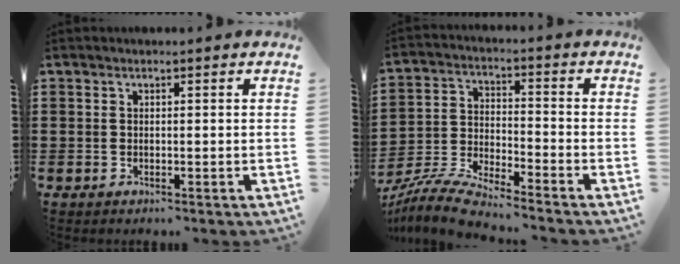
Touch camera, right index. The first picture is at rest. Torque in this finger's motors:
{"motor_torque": [-0.03, 0.20, 0.11, 0.05]}